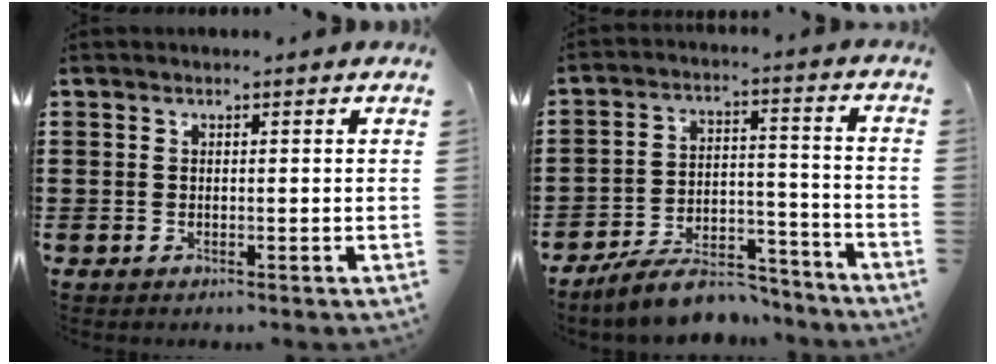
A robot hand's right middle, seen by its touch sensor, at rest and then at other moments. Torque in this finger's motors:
{"motor_torque": [0.92, -0.87, 0.18, 0.13]}